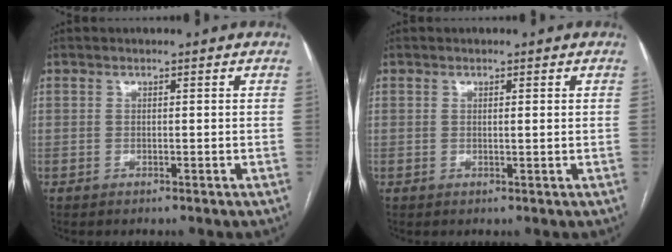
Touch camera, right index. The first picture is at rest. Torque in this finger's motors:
{"motor_torque": [-0.18, 0.15, -0.04, -0.01]}